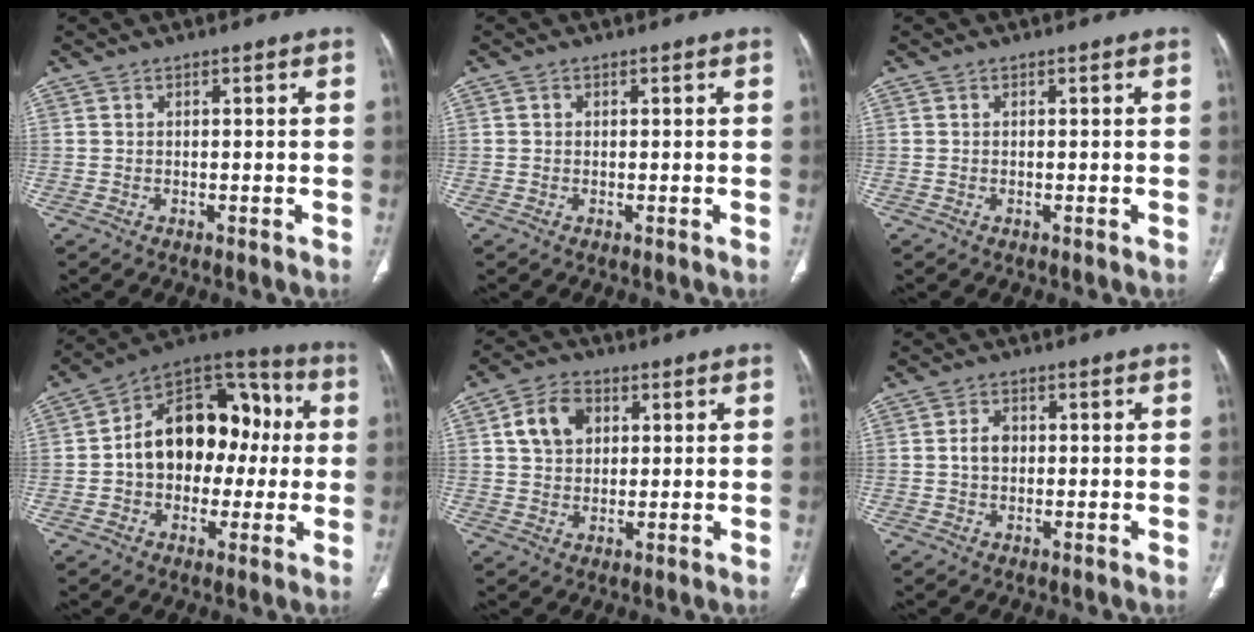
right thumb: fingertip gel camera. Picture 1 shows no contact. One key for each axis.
{"total": 0.5, "fx": 0.1, "fy": 0.5, "fz": 0.1, "tx": 0.000, "ty": 0.002, "tz": 0.001}
{"total": 0.0}
{"total": 20.0, "fx": 0.5, "fy": 13.8, "fz": 14.4, "tx": -0.176, "ty": 0.051, "tz": 0.002}
{"total": 8.1, "fx": 2.4, "fy": 6.1, "fz": 4.8, "tx": -0.067, "ty": 0.002, "tz": 0.039}
{"total": 3.2, "fx": 0.1, "fy": 2.4, "fz": 2.2, "tx": -0.036, "ty": 0.009, "tz": -0.001}